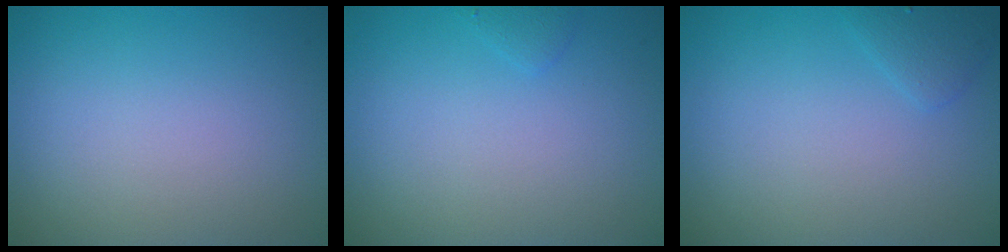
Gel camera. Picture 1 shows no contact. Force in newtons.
{"total": 0.6, "press": 0.6, "slide": 0.1}
{"total": 1.1, "press": 1.1, "slide": 0.1}